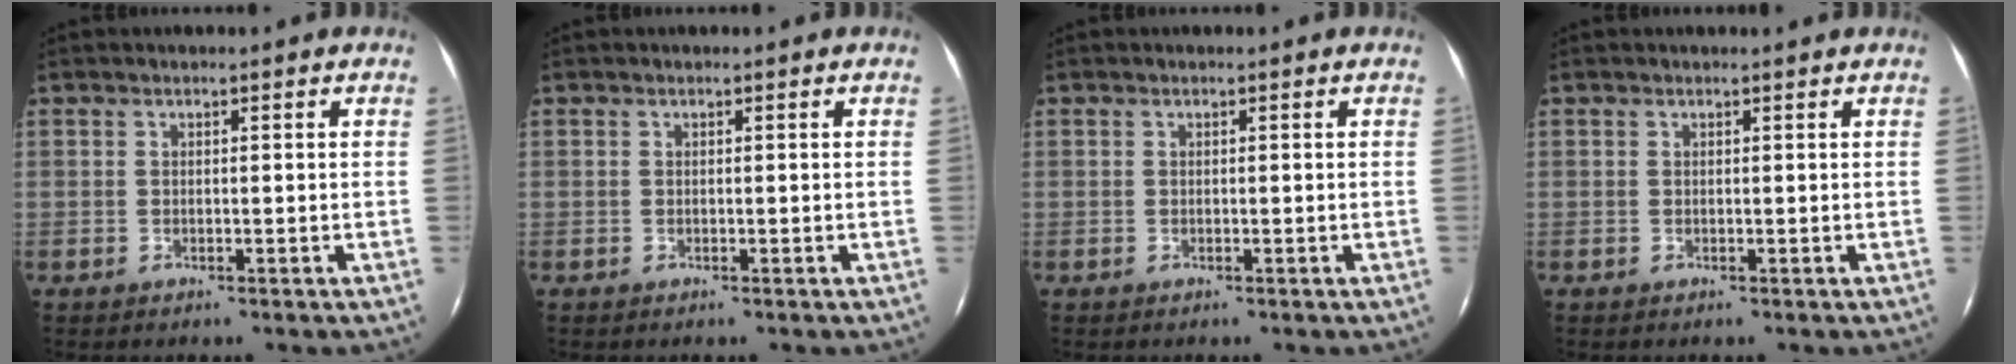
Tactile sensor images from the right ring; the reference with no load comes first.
{"total": 0.0}
{"total": 0.0}
{"total": 1.1, "force": [1.1, -0.1, 0.2], "torque": [-0.012, 0.001, 0.010]}